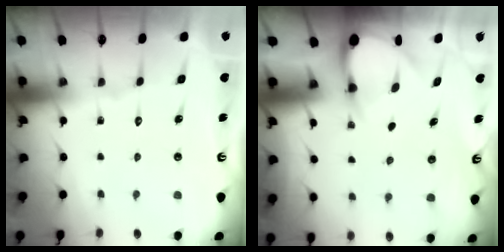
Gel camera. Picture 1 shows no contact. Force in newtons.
{"total": 3.6, "press": 3.6, "slide": 0.2}